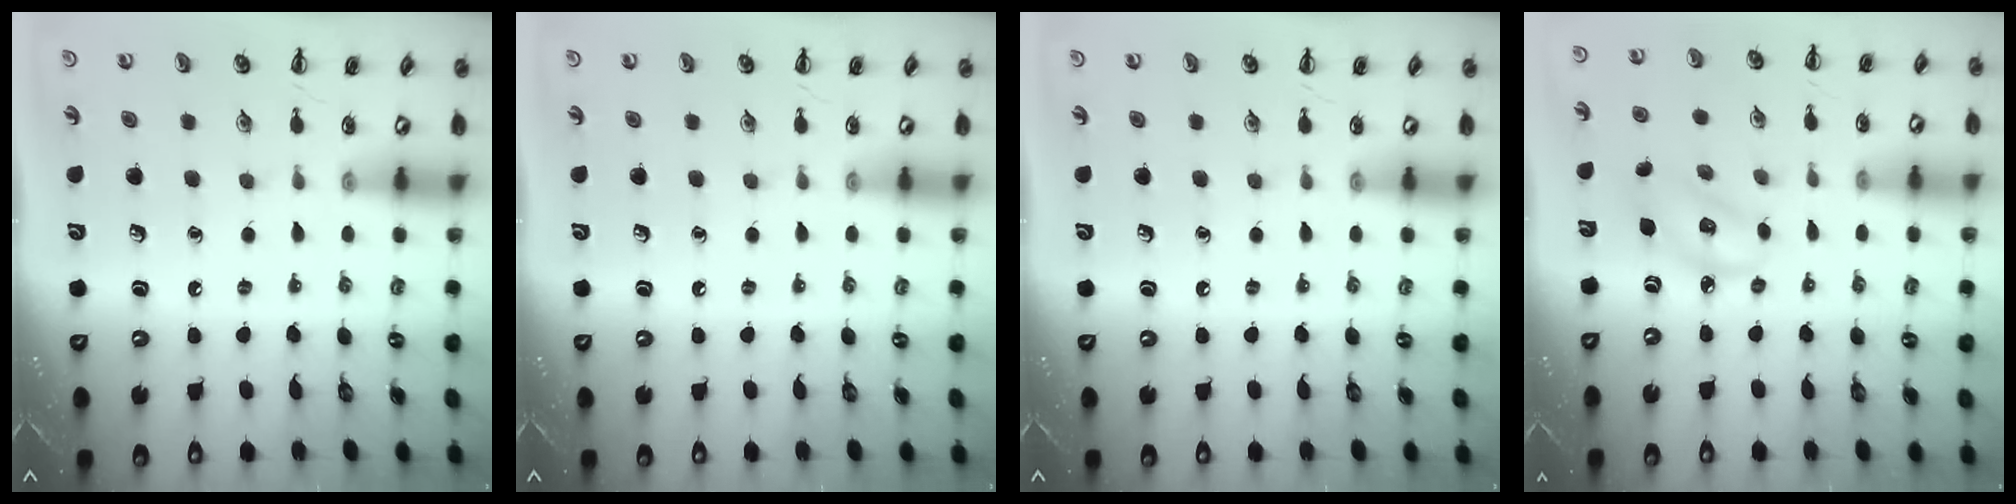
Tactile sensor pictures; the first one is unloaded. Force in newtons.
{"total": 0.0}
{"total": 0.0}
{"total": 4.9, "press": 4.8, "slide": 0.8}